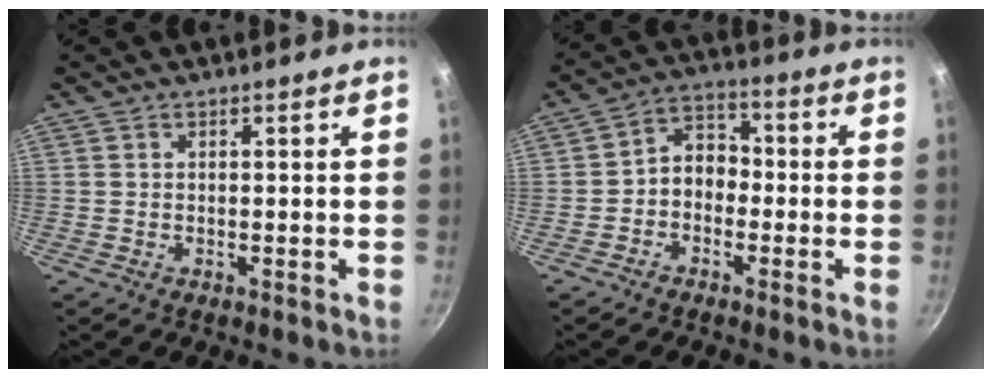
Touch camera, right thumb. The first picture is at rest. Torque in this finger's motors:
{"motor_torque": [-0.21, 0.27, 0.55, -0.23, 0.01]}